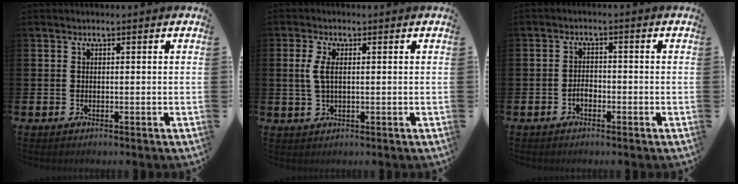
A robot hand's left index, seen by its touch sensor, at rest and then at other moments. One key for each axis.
{"total": 3.1, "fx": 0.8, "fy": 1.4, "fz": 2.6, "tx": -0.064, "ty": 0.011, "tz": 0.014}
{"total": 1.8, "fx": -0.9, "fy": 1.1, "fz": 1.1, "tx": -0.019, "ty": 0.003, "tz": -0.020}